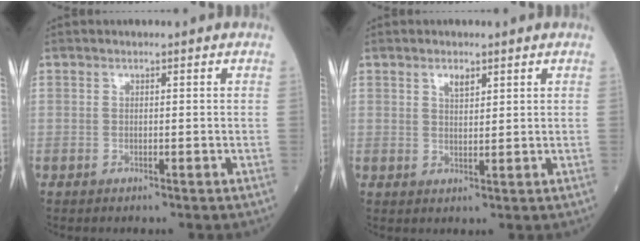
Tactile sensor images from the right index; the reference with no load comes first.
{"total": 2.2, "force": [1.4, 0.9, 1.5], "torque": [-0.027, 0.001, 0.026]}